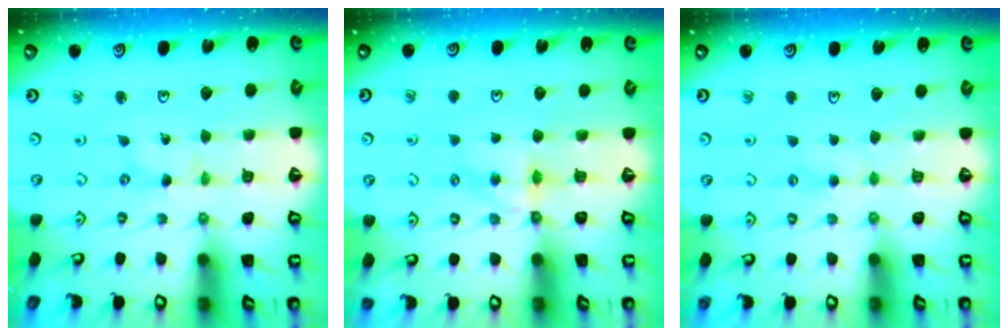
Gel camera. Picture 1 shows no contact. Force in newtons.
{"total": 5.2, "press": 5.1, "slide": 1.0}
{"total": 2.8, "press": 2.7, "slide": 0.5}